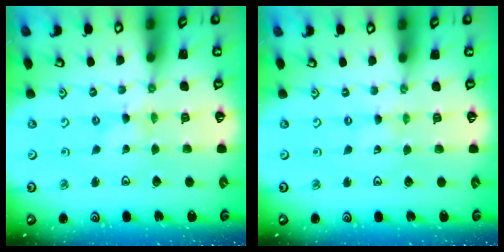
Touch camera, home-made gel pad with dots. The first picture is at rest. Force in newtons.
{"total": 0.0}